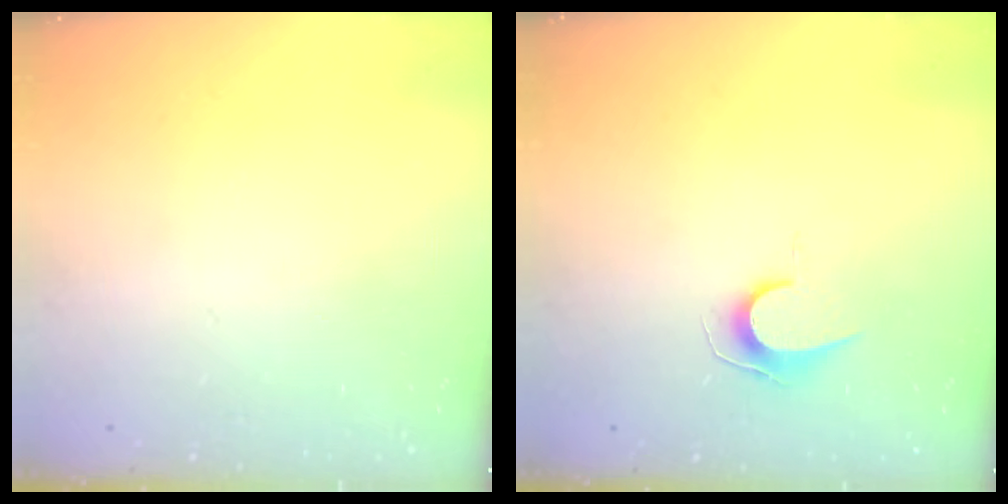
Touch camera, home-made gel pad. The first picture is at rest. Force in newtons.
{"total": 7.0, "press": 7.0, "slide": 0.6}